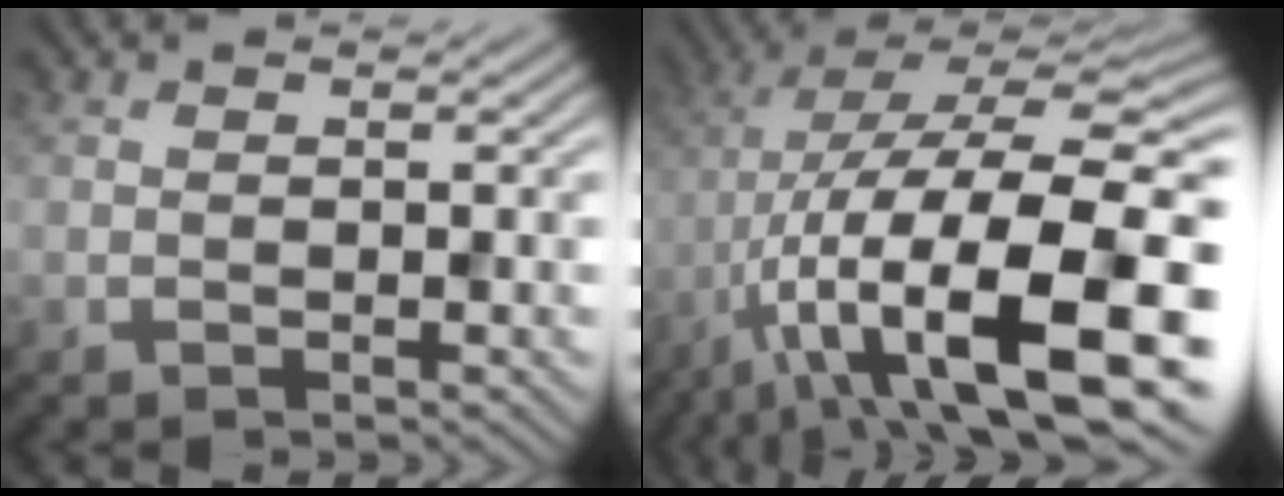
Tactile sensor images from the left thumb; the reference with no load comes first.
{"total": 20.0, "force": [-7.5, 6.8, 17.2], "torque": [-0.270, 0.006, -0.123]}